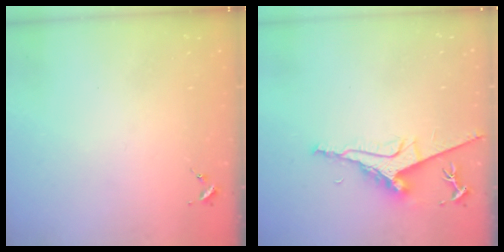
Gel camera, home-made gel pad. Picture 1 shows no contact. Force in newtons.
{"total": 9.3, "press": 9.2, "slide": 1.3}